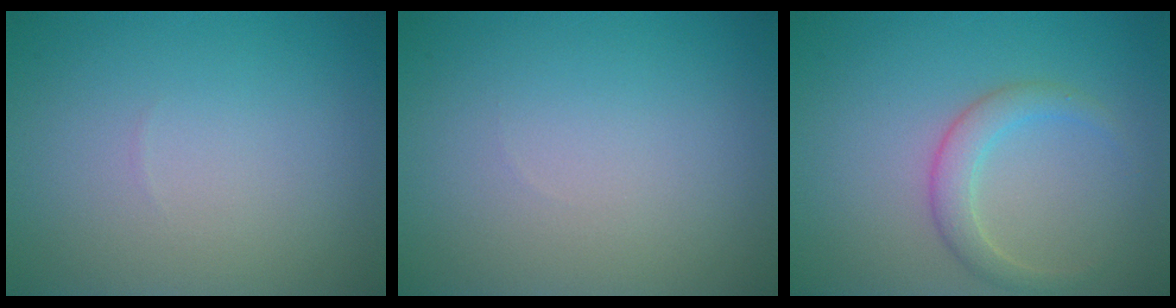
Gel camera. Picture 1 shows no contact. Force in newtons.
{"total": 0.0}
{"total": 2.4, "press": 2.4, "slide": 0.1}